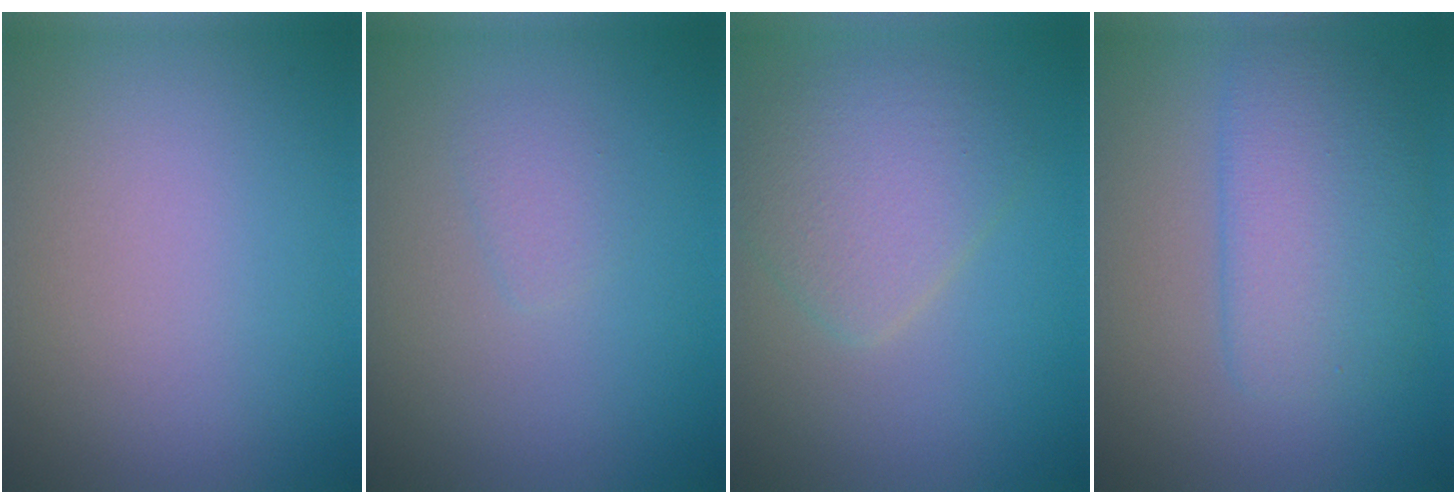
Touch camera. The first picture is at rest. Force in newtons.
{"total": 1.0, "press": 1.0, "slide": 0.1}
{"total": 4.0, "press": 3.9, "slide": 0.3}
{"total": 4.8, "press": 4.8, "slide": 0.1}